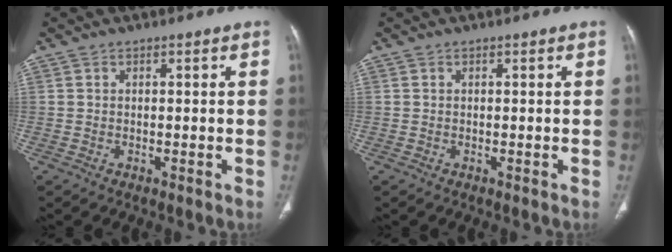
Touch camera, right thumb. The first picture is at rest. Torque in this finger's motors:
{"motor_torque": [0.03, -0.02, 0.03, 0.02, 0.03]}